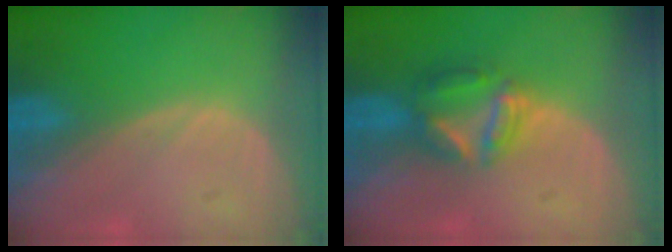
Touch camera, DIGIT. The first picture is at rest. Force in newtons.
{"total": 6.1, "press": 5.5, "slide": 2.7}